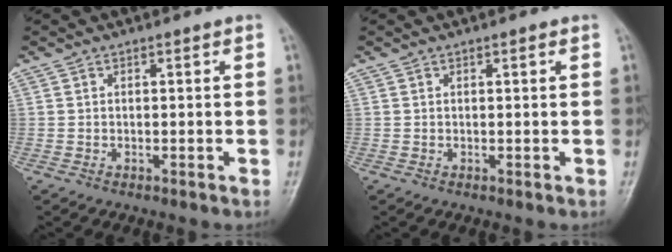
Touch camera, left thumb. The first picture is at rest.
{"total": 0.6, "force": [0.3, 0.1, 0.5], "torque": [-0.008, 0.000, 0.003]}